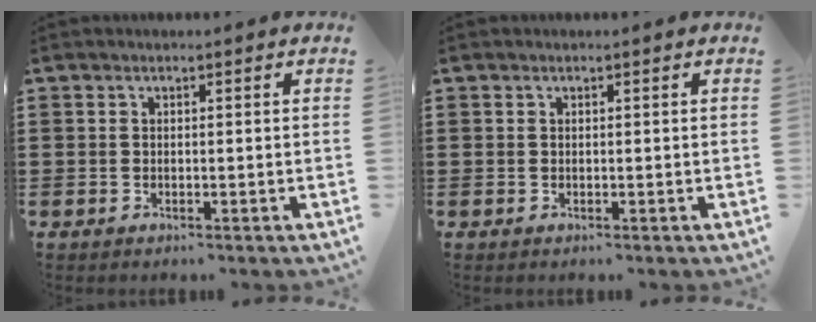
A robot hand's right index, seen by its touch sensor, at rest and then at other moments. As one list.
[{"total": 0.0}]